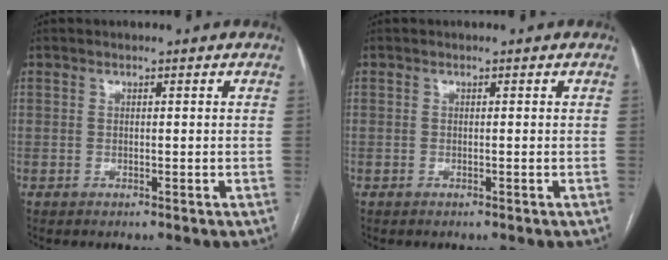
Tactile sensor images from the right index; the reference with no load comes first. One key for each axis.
{"total": 0.0}